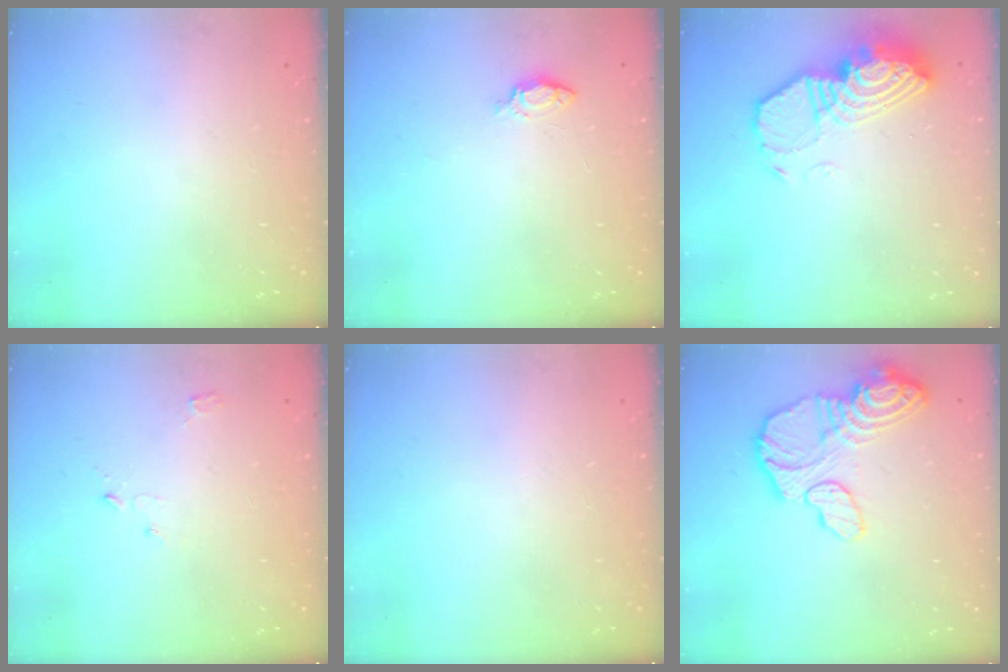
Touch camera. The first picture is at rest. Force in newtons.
{"total": 4.0, "press": 3.9, "slide": 0.4}
{"total": 14.0, "press": 14.0, "slide": 1.0}
{"total": 3.1, "press": 3.1, "slide": 0.3}
{"total": 0.0}
{"total": 17.3, "press": 17.2, "slide": 1.6}